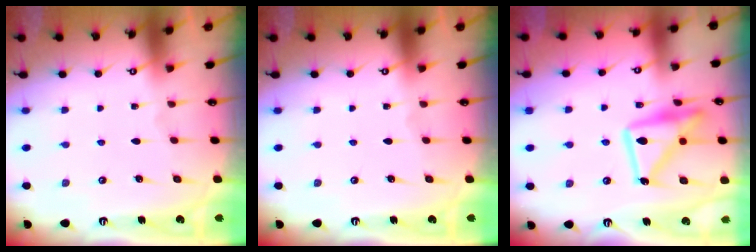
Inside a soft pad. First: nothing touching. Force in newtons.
{"total": 0.0}
{"total": 15.3, "press": 15.3, "slide": 1.2}